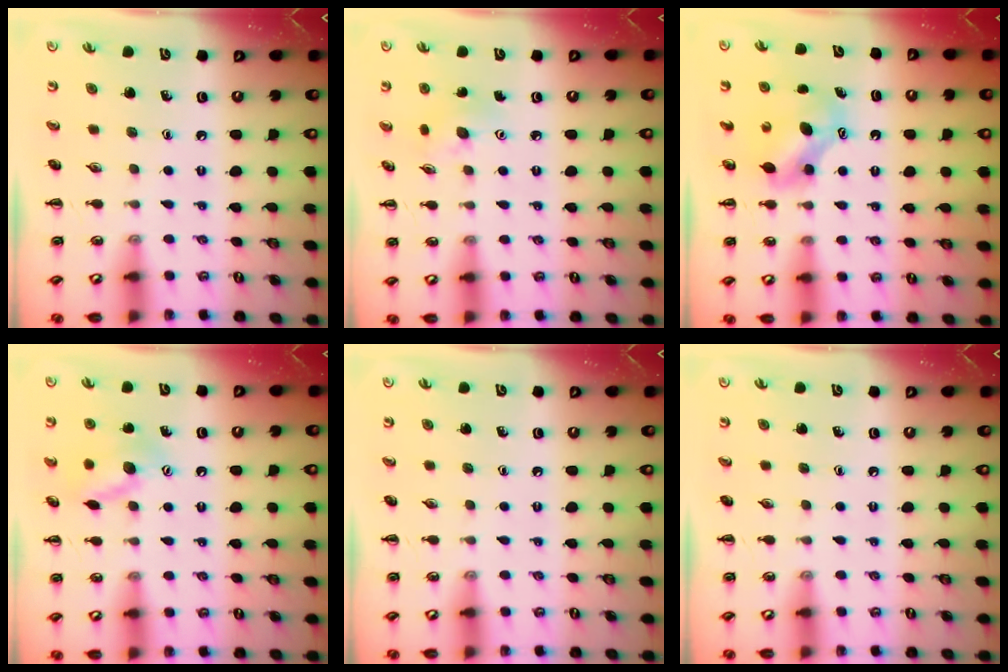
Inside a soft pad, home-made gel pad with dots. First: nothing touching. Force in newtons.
{"total": 3.2, "press": 3.1, "slide": 0.8}
{"total": 7.7, "press": 7.7, "slide": 0.6}
{"total": 11.6, "press": 11.4, "slide": 2.1}
{"total": 0.0}
{"total": 0.0}